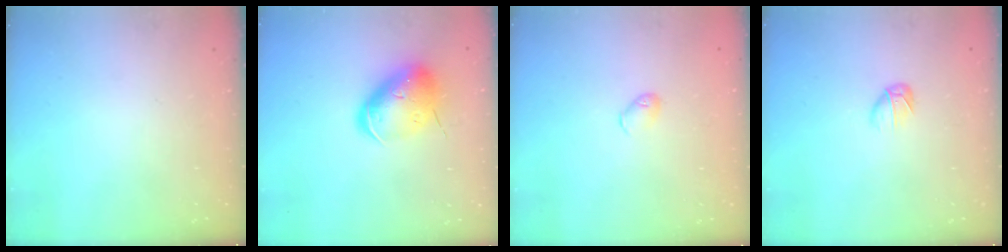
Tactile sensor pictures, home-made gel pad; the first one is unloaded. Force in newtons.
{"total": 12.4, "press": 12.2, "slide": 2.2}
{"total": 4.2, "press": 4.2, "slide": 0.8}
{"total": 3.5, "press": 3.4, "slide": 1.0}